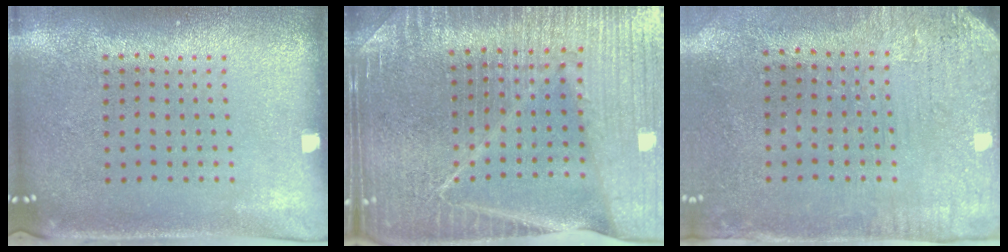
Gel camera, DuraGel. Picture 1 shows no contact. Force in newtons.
{"total": 4.6, "press": 4.3, "slide": 1.6}
{"total": 3.1, "press": 2.5, "slide": 1.9}